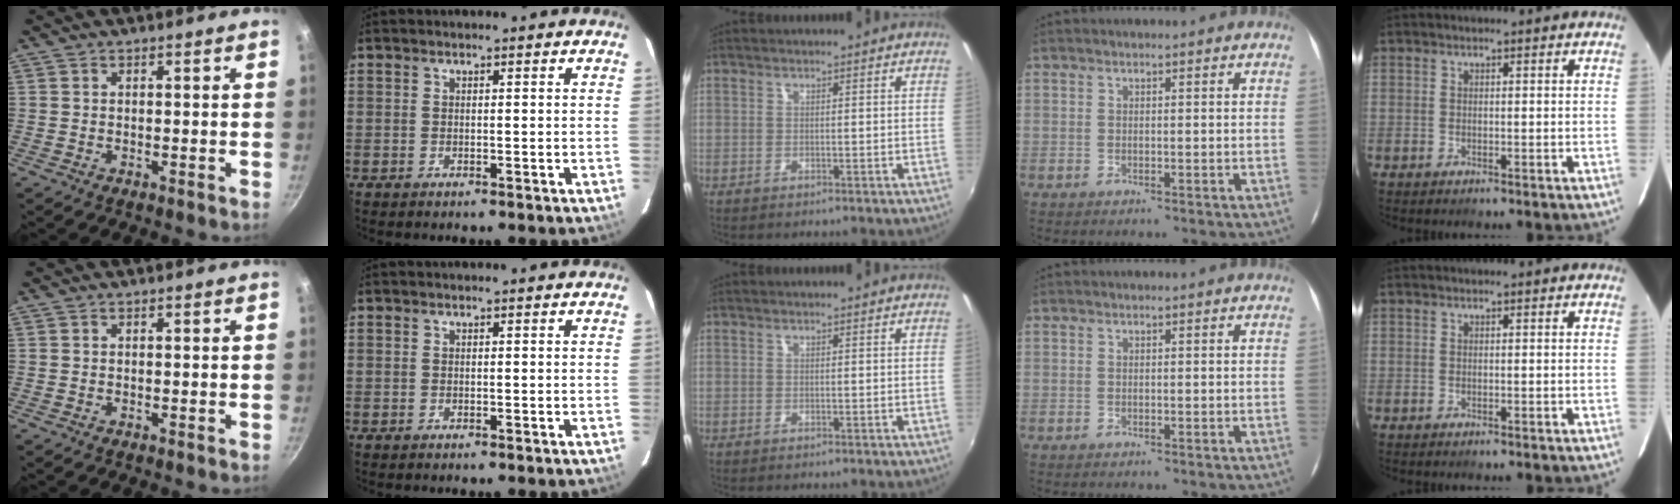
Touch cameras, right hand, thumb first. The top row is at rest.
{}